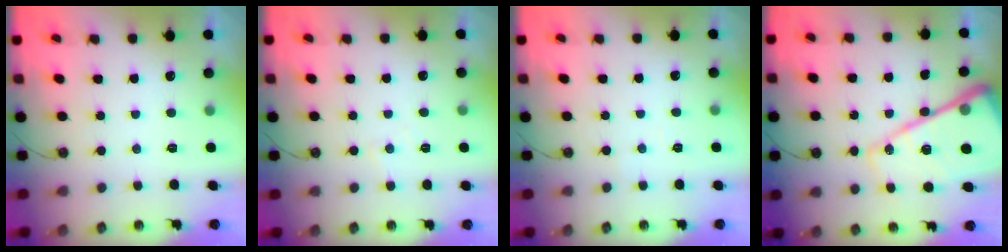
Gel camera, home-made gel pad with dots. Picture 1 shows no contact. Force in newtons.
{"total": 3.0, "press": 2.9, "slide": 0.6}
{"total": 3.6, "press": 3.6, "slide": 0.5}
{"total": 26.1, "press": 26.0, "slide": 2.9}